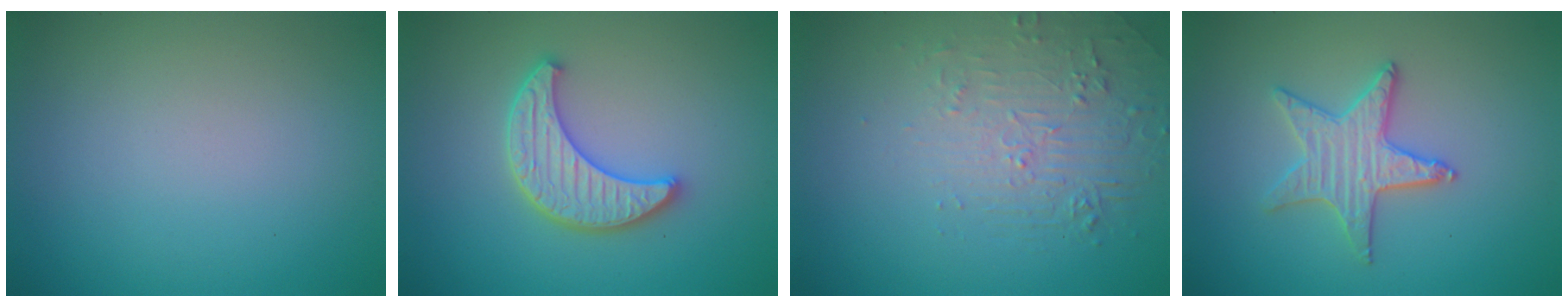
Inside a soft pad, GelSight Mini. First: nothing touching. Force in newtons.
{"total": 4.2, "press": 3.8, "slide": 1.9}
{"total": 2.2, "press": 1.3, "slide": 1.8}
{"total": 3.1, "press": 3.1, "slide": 0.4}